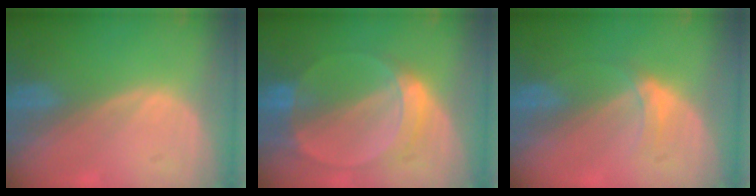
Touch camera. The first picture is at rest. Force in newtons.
{"total": 6.0, "press": 5.5, "slide": 2.4}
{"total": 2.9, "press": 2.5, "slide": 1.5}